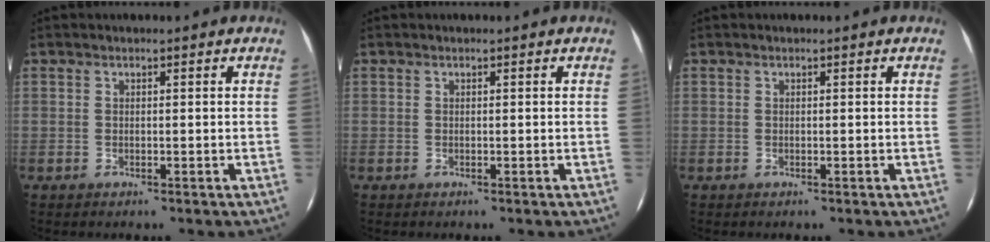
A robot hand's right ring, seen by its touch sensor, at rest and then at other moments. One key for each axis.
{"total": 0.0}
{"total": 0.0}